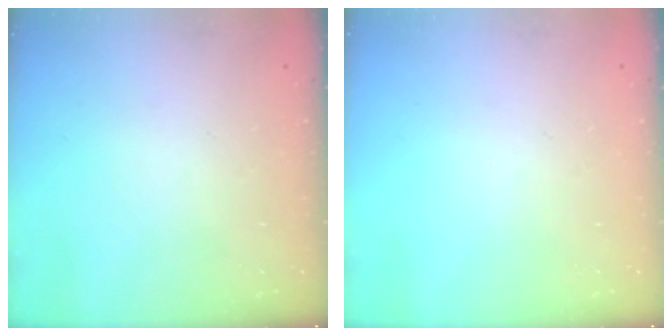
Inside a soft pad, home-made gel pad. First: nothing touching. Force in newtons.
{"total": 0.0}